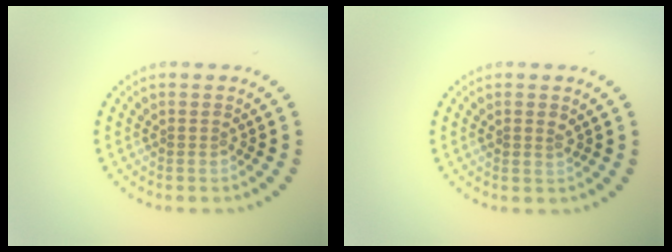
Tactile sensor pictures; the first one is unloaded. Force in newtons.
{"total": 0.8, "press": 0.8, "slide": 0.1}